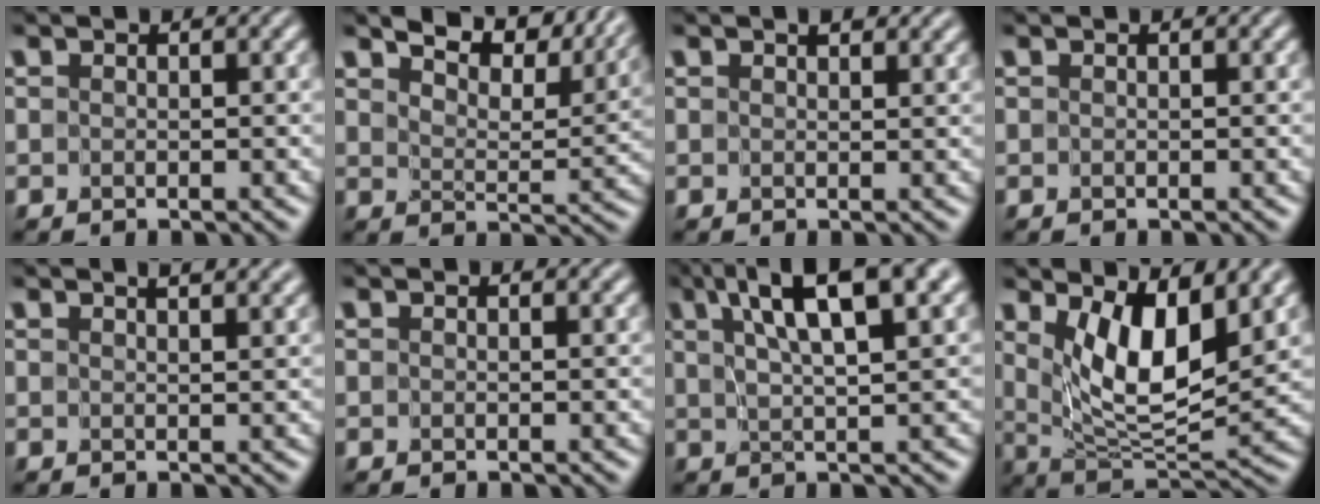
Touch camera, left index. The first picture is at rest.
{"total": 9.3, "force": [7.8, 2.6, 4.2], "torque": [-0.064, 0.011, 0.093]}
{"total": 1.6, "force": [1.0, 0.7, 1.0], "torque": [-0.010, 0.003, 0.017]}
{"total": 0.0}
{"total": 3.8, "force": [2.8, 1.4, 2.2], "torque": [-0.009, 0.025, 0.014]}
{"total": 0.8, "force": [0.6, 0.4, 0.3], "torque": [0.000, 0.002, 0.009]}
{"total": 8.1, "force": [4.0, 2.0, 6.7], "torque": [-0.096, 0.021, 0.062]}
{"total": 7.7, "force": [2.6, 2.8, 6.6], "torque": [-0.122, -0.018, 0.053]}